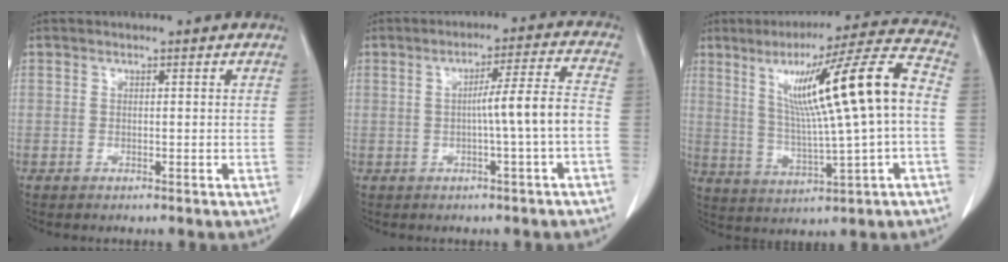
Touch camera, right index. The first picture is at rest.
{"total": 7.1, "force": [-1.6, -1.0, 6.9], "torque": [-0.104, 0.015, -0.021]}
{"total": 16.9, "force": [2.0, 0.0, 16.8], "torque": [-0.267, 0.020, 0.036]}